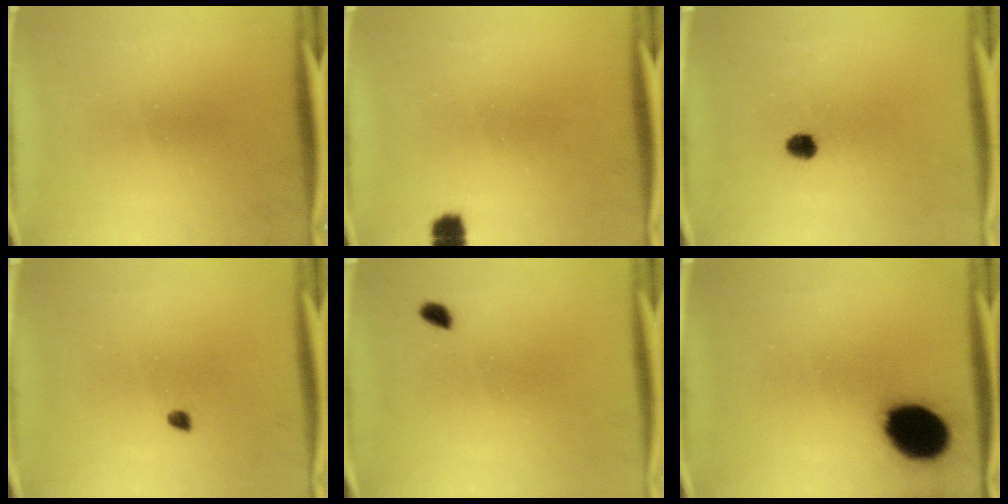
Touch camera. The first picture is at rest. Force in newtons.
{"total": 2.2}
{"total": 2.5}
{"total": 1.0}
{"total": 1.7}
{"total": 14.7}